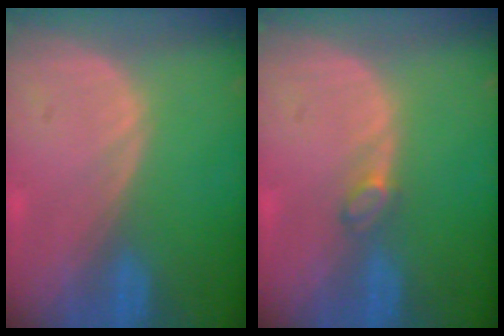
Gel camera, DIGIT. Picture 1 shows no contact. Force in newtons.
{"total": 1.6, "press": 1.6, "slide": 0.2}